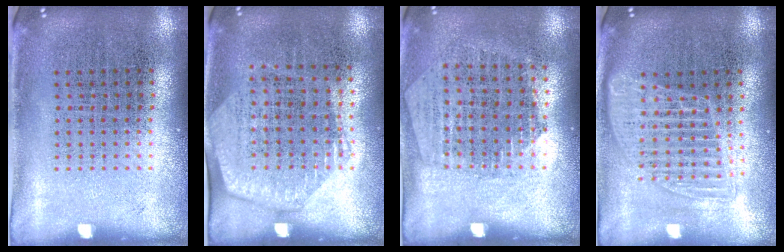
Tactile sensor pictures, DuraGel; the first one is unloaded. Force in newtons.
{"total": 1.4, "press": 1.3, "slide": 0.6}
{"total": 1.2, "press": 1.1, "slide": 0.4}
{"total": 1.4, "press": 1.3, "slide": 0.6}